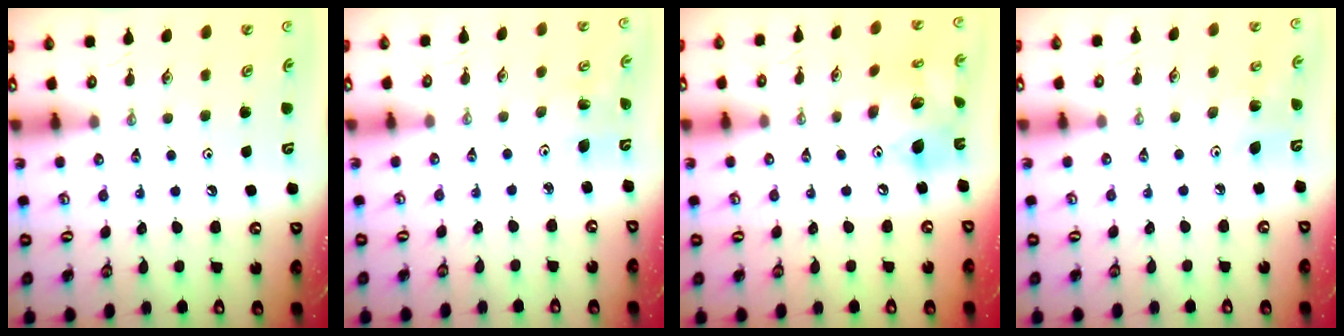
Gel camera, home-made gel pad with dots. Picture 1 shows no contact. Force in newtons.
{"total": 3.6, "press": 3.6, "slide": 0.3}
{"total": 13.5, "press": 13.5, "slide": 0.9}
{"total": 4.7, "press": 4.7, "slide": 0.2}